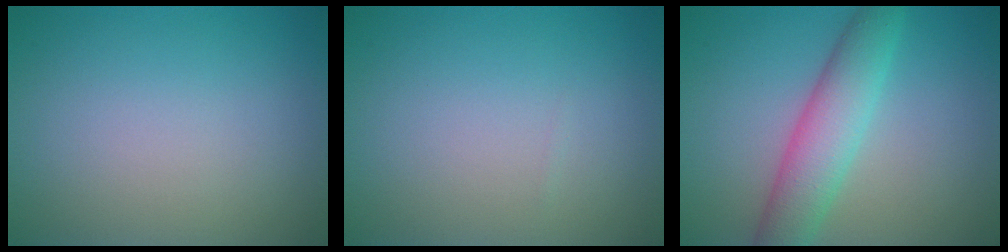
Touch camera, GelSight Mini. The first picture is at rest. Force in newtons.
{"total": 0.0}
{"total": 5.1, "press": 5.1, "slide": 0.2}